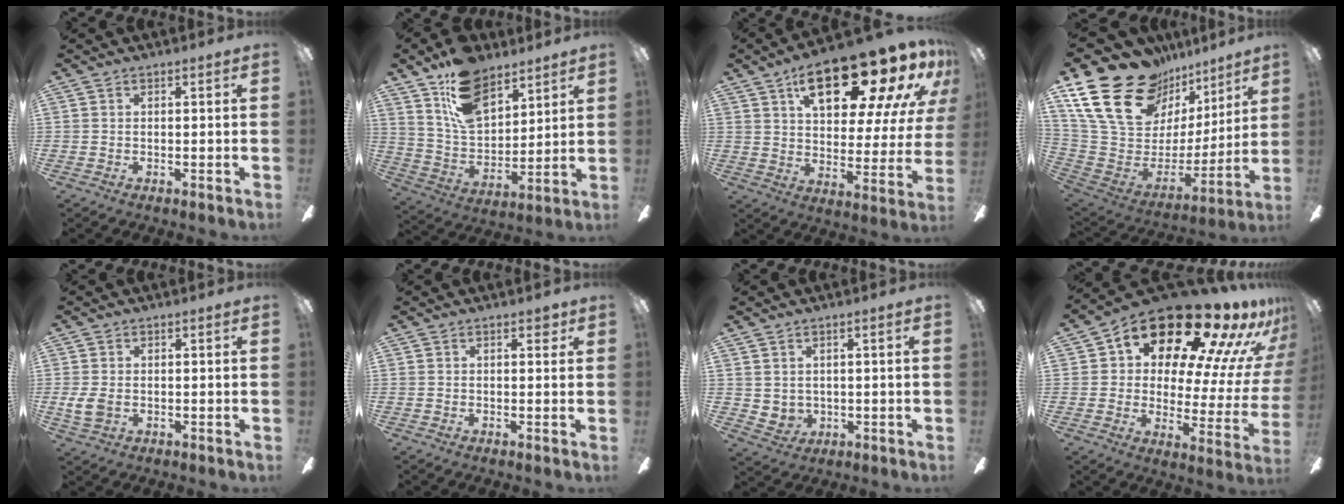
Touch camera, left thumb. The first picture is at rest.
{"total": 15.9, "force": [10.6, 9.1, 7.7], "torque": [-0.144, -0.046, 0.200]}
{"total": 23.4, "force": [15.4, 8.4, 15.5], "torque": [-0.219, -0.096, 0.248]}
{"total": 24.4, "force": [16.1, 13.8, 12.0], "torque": [-0.209, -0.096, 0.311]}
{"total": 4.6, "force": [-0.4, 3.4, 3.2], "torque": [-0.082, 0.000, -0.011]}
{"total": 1.9, "force": [1.1, 1.1, 1.1], "torque": [-0.008, -0.002, 0.015]}
{"total": 3.3, "force": [1.9, 2.6, 0.5], "torque": [-0.019, -0.007, 0.038]}
{"total": 22.0, "force": [16.7, 8.0, 11.9], "torque": [-0.178, -0.124, 0.276]}